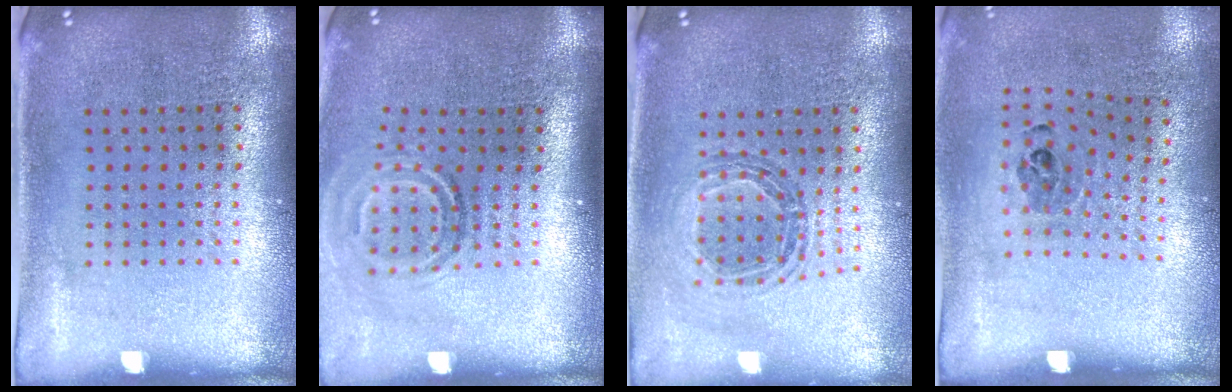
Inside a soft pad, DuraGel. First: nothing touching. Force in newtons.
{"total": 1.9, "press": 1.1, "slide": 1.5}
{"total": 0.8, "press": 0.8, "slide": 0.1}
{"total": 1.0, "press": 0.7, "slide": 0.7}